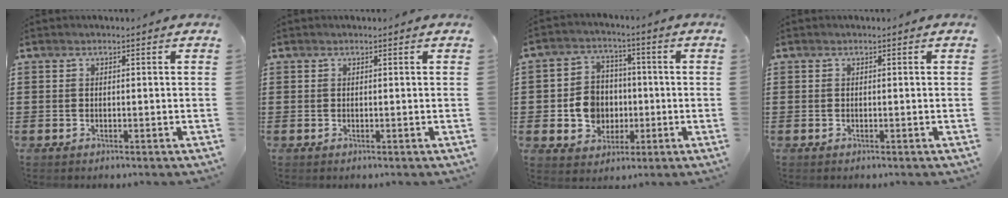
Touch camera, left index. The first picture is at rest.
{"total": 0.0}
{"total": 7.4, "force": [-0.7, 6.7, 3.0], "torque": [-0.082, 0.015, -0.013]}
{"total": 0.0}